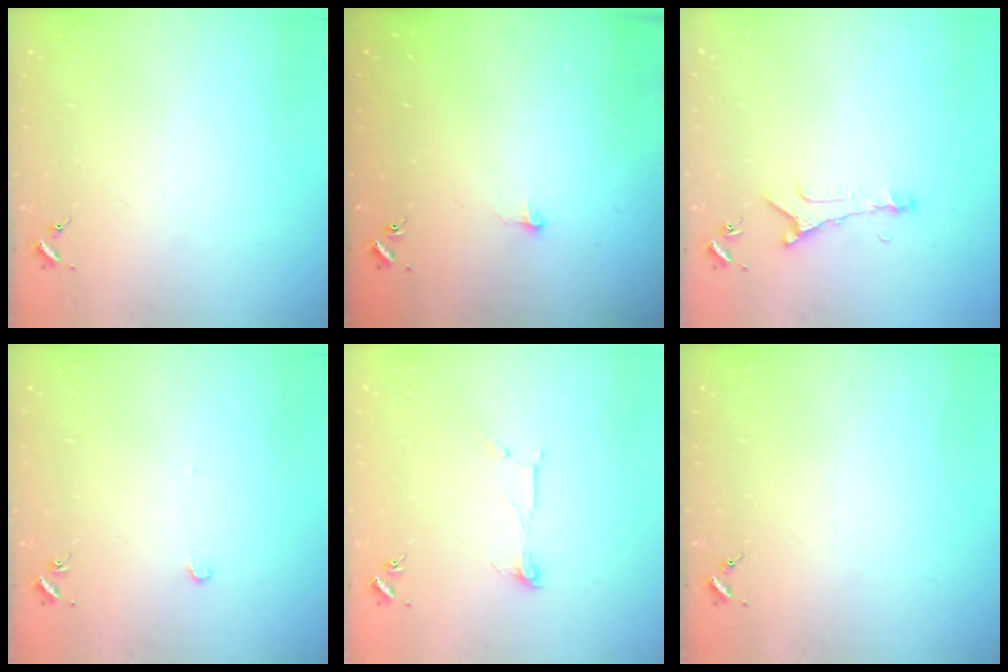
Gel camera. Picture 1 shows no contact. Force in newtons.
{"total": 6.1, "press": 6.1, "slide": 0.4}
{"total": 6.1, "press": 6.0, "slide": 0.6}
{"total": 2.6, "press": 2.6, "slide": 0.1}
{"total": 5.6, "press": 5.6, "slide": 0.2}
{"total": 0.0}